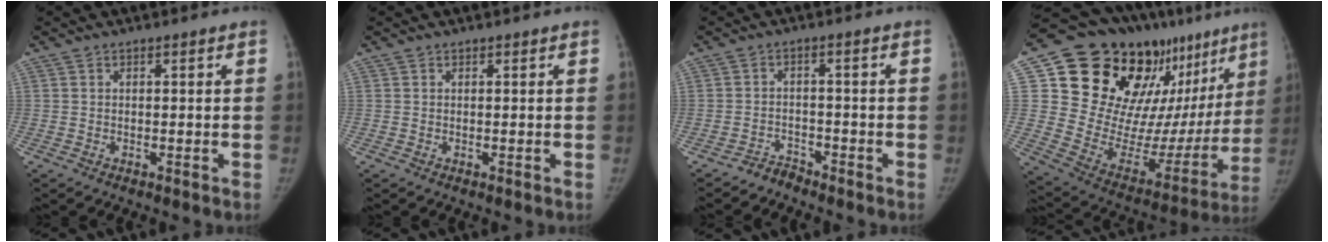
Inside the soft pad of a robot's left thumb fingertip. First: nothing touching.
{"total": 0.0}
{"total": 2.5, "force": [-2.4, 0.6, -0.8], "torque": [0.027, 0.010, -0.044]}
{"total": 29.8, "force": [17.7, 15.3, 18.5], "torque": [-0.231, -0.056, 0.276]}